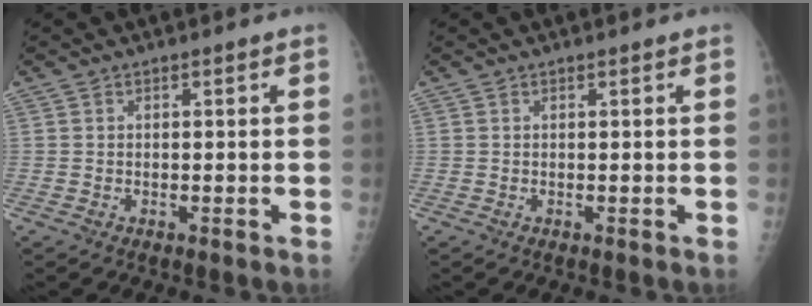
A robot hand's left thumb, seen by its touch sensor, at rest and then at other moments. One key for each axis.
{"total": 0.0}